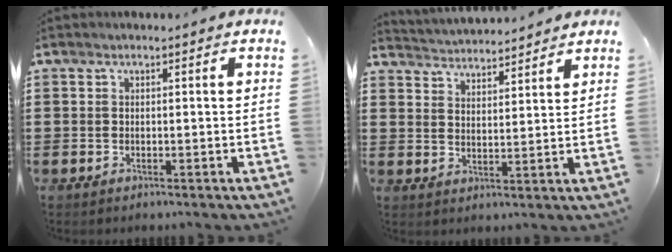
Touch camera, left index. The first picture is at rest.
{"total": 3.4, "force": [3.4, 0.0, -0.4], "torque": [-0.009, -0.021, 0.059]}